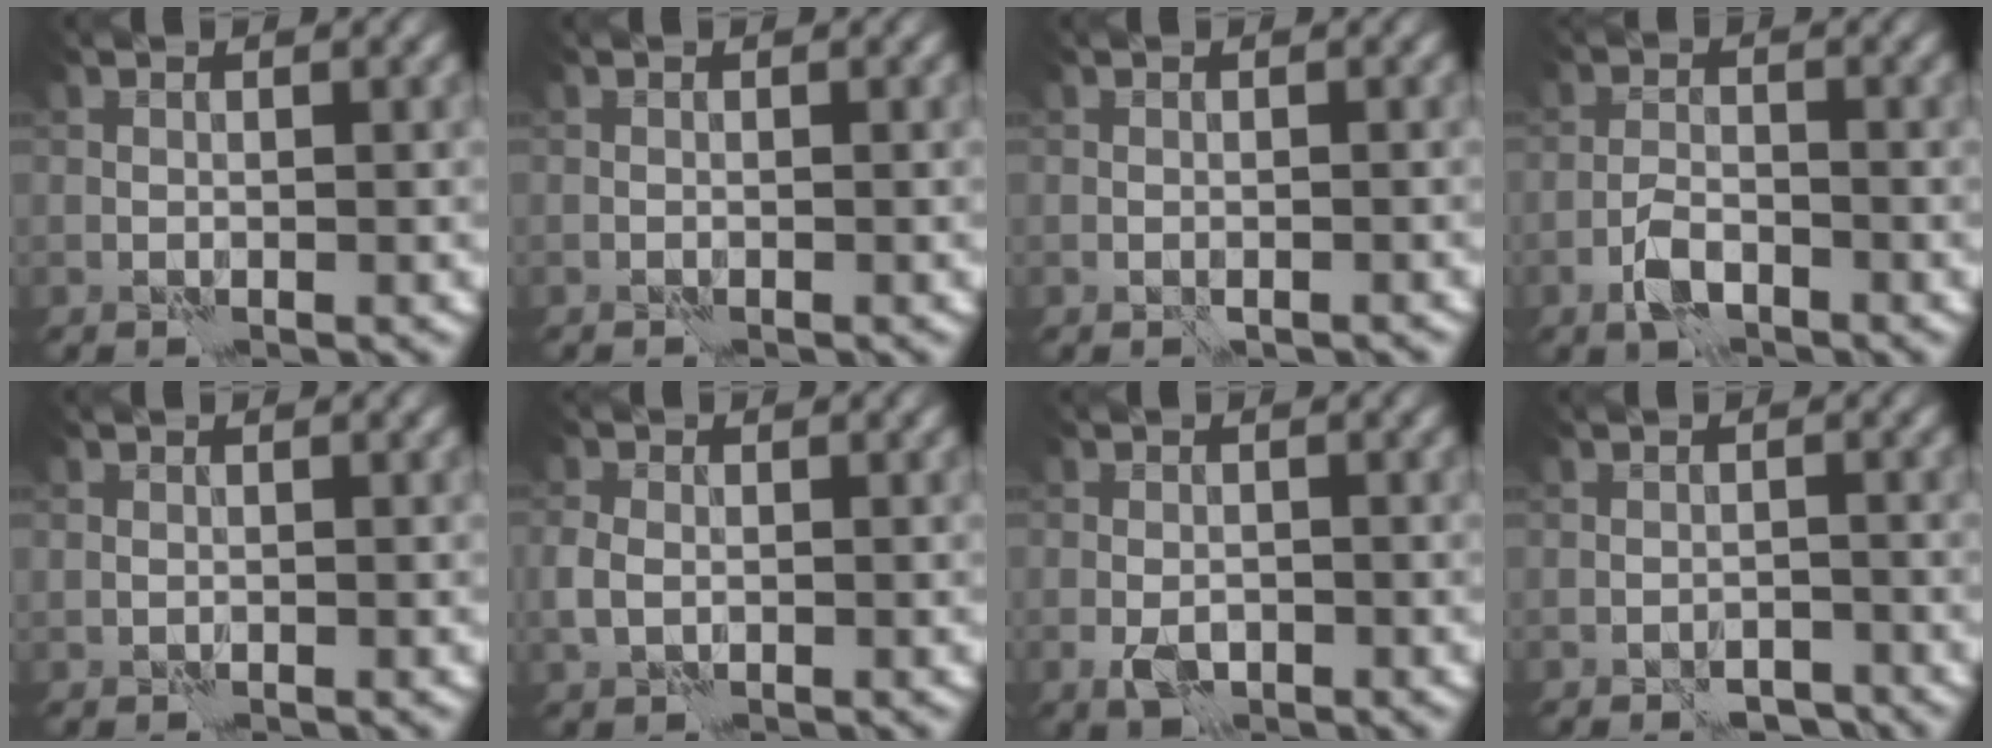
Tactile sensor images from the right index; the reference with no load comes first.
{"total": 0.0}
{"total": 1.0, "force": [-0.8, 0.1, 0.6], "torque": [-0.004, 0.002, -0.011]}
{"total": 2.8, "force": [-1.8, 1.2, 1.9], "torque": [-0.037, 0.003, -0.039]}
{"total": 0.6, "force": [0.3, 0.5, 0.1], "torque": [0.001, -0.001, 0.008]}
{"total": 1.8, "force": [-0.1, 1.5, 1.1], "torque": [-0.029, 0.004, -0.004]}
{"total": 2.4, "force": [-1.0, 1.4, 1.7], "torque": [-0.034, -0.002, -0.020]}
{"total": 2.2, "force": [-2.0, 0.7, 0.7], "torque": [-0.004, 0.004, -0.030]}